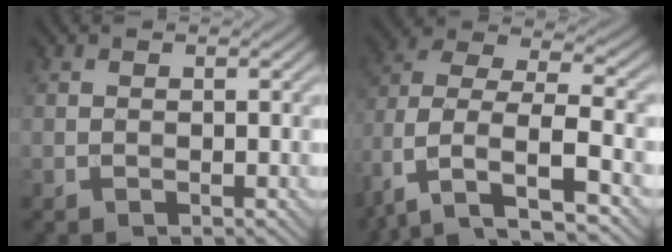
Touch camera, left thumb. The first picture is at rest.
{"total": 11.0, "force": [-4.1, 5.9, 8.4], "torque": [-0.195, -0.015, -0.080]}